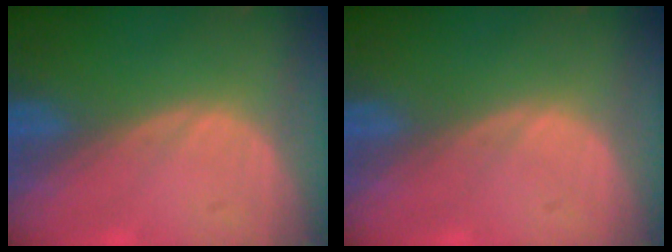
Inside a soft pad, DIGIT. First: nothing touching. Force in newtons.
{"total": 0.0}